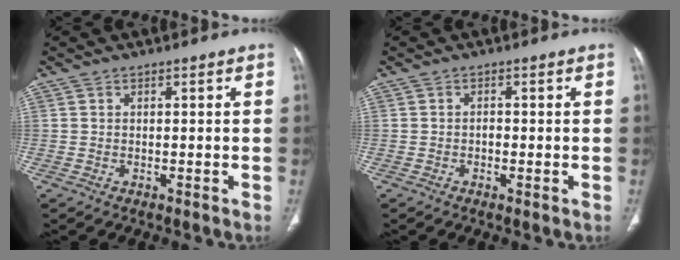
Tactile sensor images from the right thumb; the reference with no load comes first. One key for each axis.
{"total": 1.5, "fx": -0.3, "fy": 0.8, "fz": 1.2, "tx": -0.020, "ty": 0.000, "tz": -0.006}